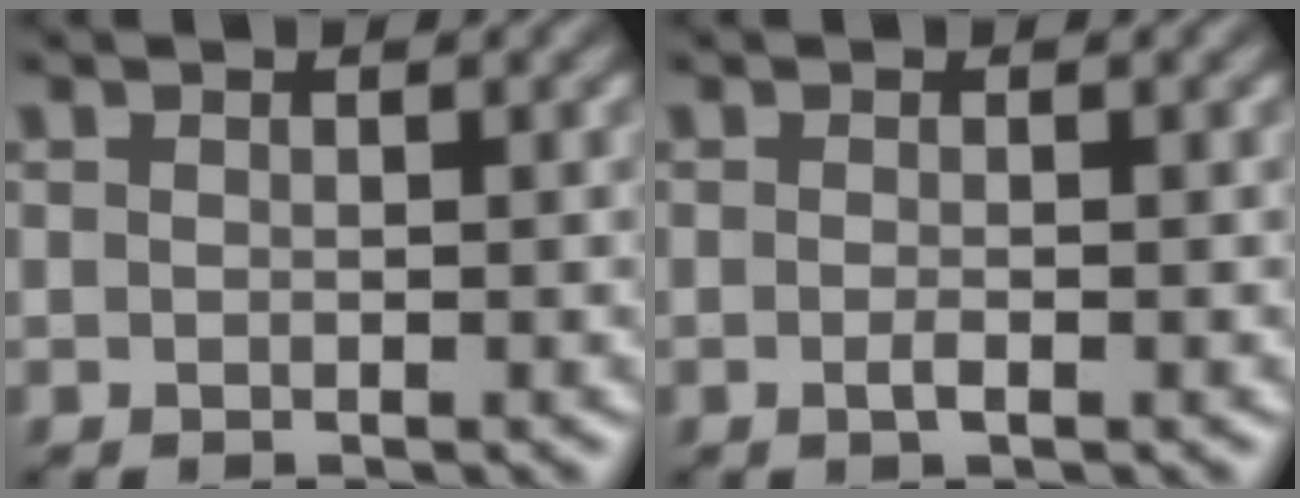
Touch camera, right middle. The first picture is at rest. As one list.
[{"total": 0.9, "force": [-0.3, 0.2, 0.8], "torque": [-0.016, -0.003, -0.007]}]